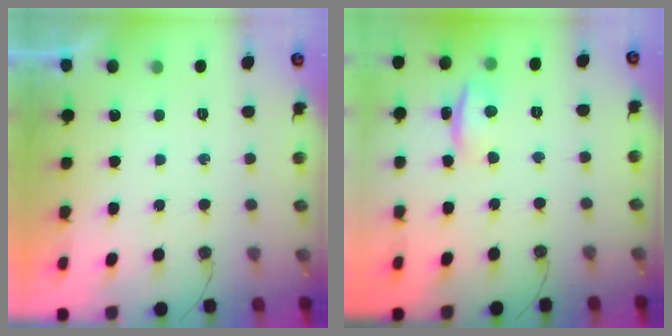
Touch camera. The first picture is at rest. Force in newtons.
{"total": 7.5, "press": 2.3, "slide": 7.1}